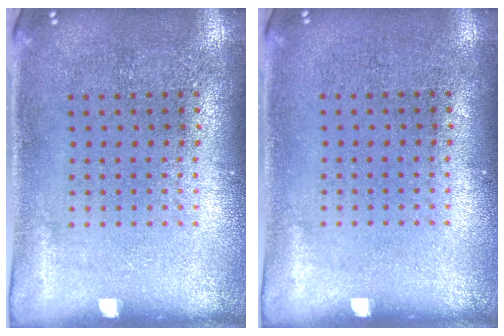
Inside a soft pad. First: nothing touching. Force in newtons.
{"total": 0.0}